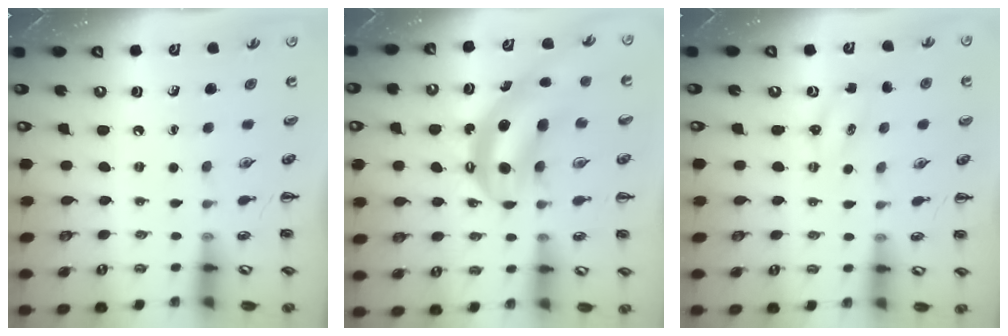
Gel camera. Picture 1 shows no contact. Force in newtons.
{"total": 7.4, "press": 7.2, "slide": 1.8}
{"total": 2.1, "press": 2.0, "slide": 0.6}